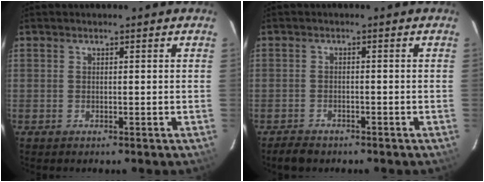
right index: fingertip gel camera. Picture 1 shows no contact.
{"total": 3.6, "force": [-2.9, 1.7, 1.2], "torque": [-0.035, 0.000, -0.046]}